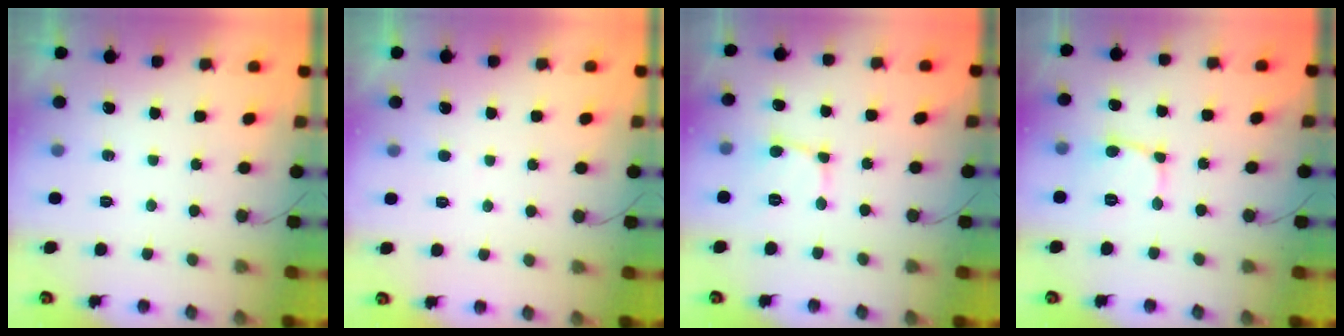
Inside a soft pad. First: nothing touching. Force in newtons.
{"total": 2.1, "press": 2.1, "slide": 0.2}
{"total": 2.6, "press": 2.6, "slide": 0.2}
{"total": 3.5, "press": 3.4, "slide": 0.5}